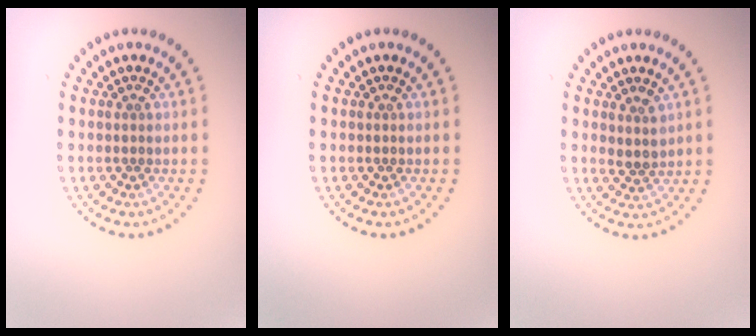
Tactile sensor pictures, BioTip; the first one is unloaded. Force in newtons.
{"total": 0.0}
{"total": 1.8, "press": 1.5, "slide": 1.0}